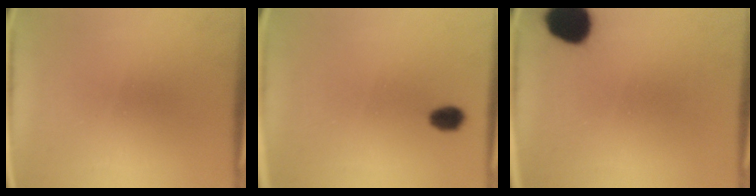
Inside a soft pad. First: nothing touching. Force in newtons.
{"total": 3.2}
{"total": 10.2}